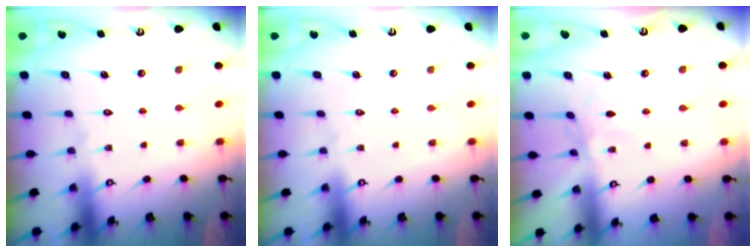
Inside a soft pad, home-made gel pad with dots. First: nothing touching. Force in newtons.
{"total": 0.0}
{"total": 1.7, "press": 1.6, "slide": 0.3}